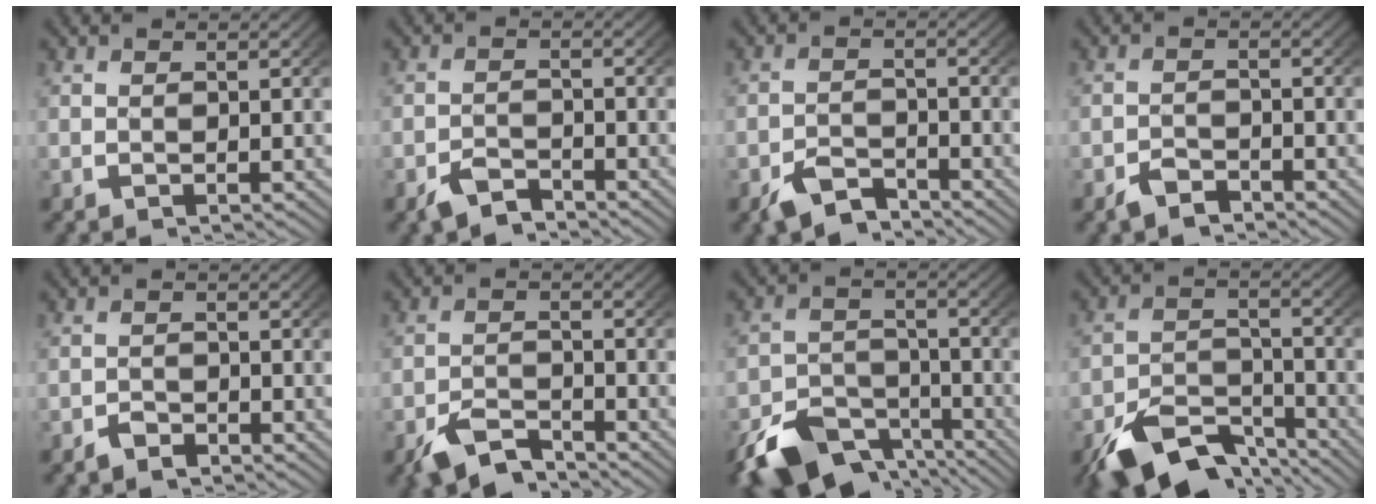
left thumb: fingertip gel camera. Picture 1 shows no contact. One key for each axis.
{"total": 2.6, "fx": -2.3, "fy": 0.9, "fz": 0.7, "tx": -0.010, "ty": -0.009, "tz": -0.042}
{"total": 3.7, "fx": -3.2, "fy": 1.4, "fz": 1.3, "tx": -0.020, "ty": -0.014, "tz": -0.055}
{"total": 2.1, "fx": -1.9, "fy": 0.8, "fz": 0.5, "tx": -0.005, "ty": -0.007, "tz": -0.033}
{"total": 1.4, "fx": -1.2, "fy": 0.6, "fz": 0.3, "tx": -0.003, "ty": -0.005, "tz": -0.022}
{"total": 4.6, "fx": -3.7, "fy": 1.8, "fz": 2.1, "tx": -0.033, "ty": -0.014, "tz": -0.064}
{"total": 8.7, "fx": -6.0, "fy": 4.7, "fz": 4.2, "tx": -0.069, "ty": -0.030, "tz": -0.100}
{"total": 9.2, "fx": -6.5, "fy": 4.4, "fz": 4.8, "tx": -0.078, "ty": -0.029, "tz": -0.104}